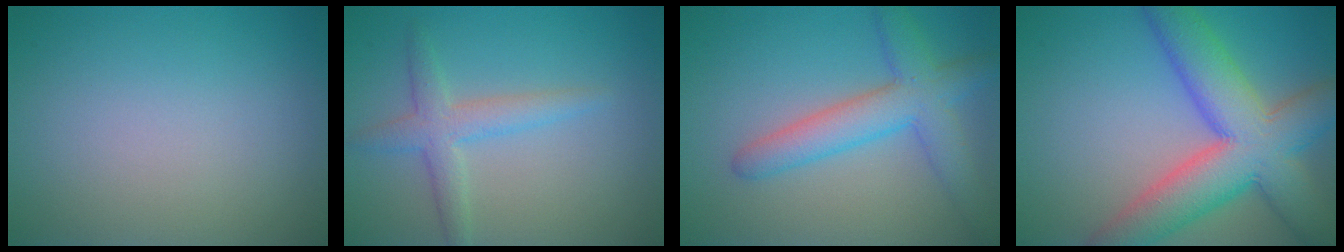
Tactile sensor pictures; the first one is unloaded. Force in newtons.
{"total": 2.9, "press": 2.9, "slide": 0.0}
{"total": 5.2, "press": 5.2, "slide": 0.1}
{"total": 10.2, "press": 10.2, "slide": 0.5}